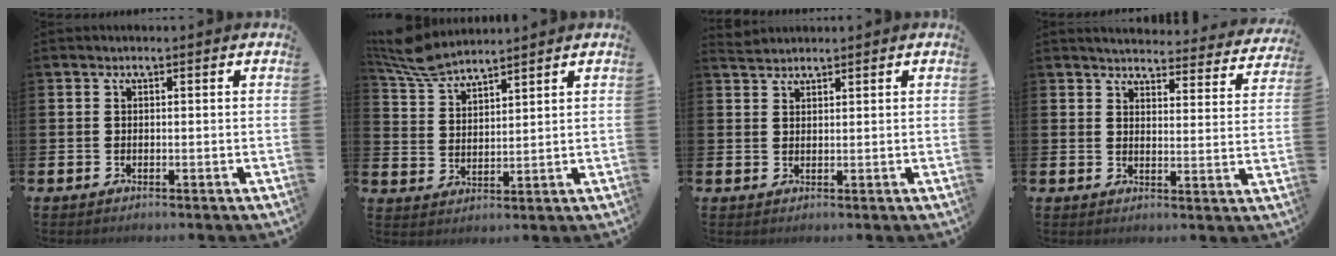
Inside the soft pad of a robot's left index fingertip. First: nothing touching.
{"total": 6.3, "force": [6.1, 0.8, 1.5], "torque": [-0.054, -0.026, 0.114]}
{"total": 1.9, "force": [1.8, 0.5, 0.0], "torque": [0.007, -0.001, 0.032]}
{"total": 3.9, "force": [3.8, 0.7, 0.5], "torque": [-0.020, -0.034, 0.063]}